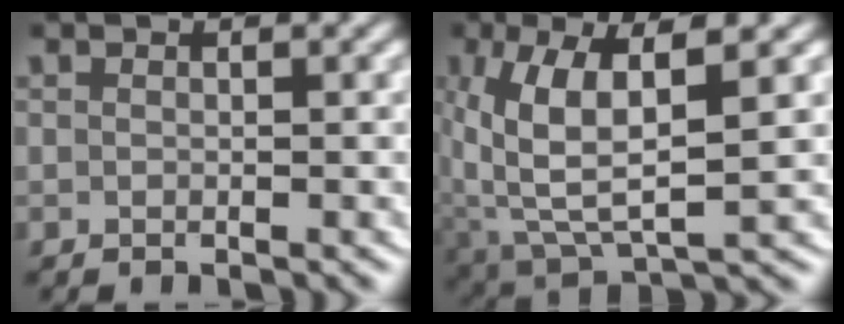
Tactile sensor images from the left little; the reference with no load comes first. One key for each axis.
{"total": 8.4, "fx": 0.6, "fy": 4.7, "fz": 7.0, "tx": -0.144, "ty": -0.018, "tz": 0.026}